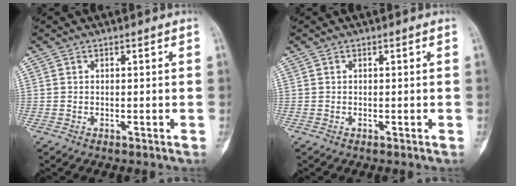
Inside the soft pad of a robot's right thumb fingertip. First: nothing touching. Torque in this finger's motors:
{"motor_torque": [0.74, 0.67, 0.07, -0.07, 0.05]}